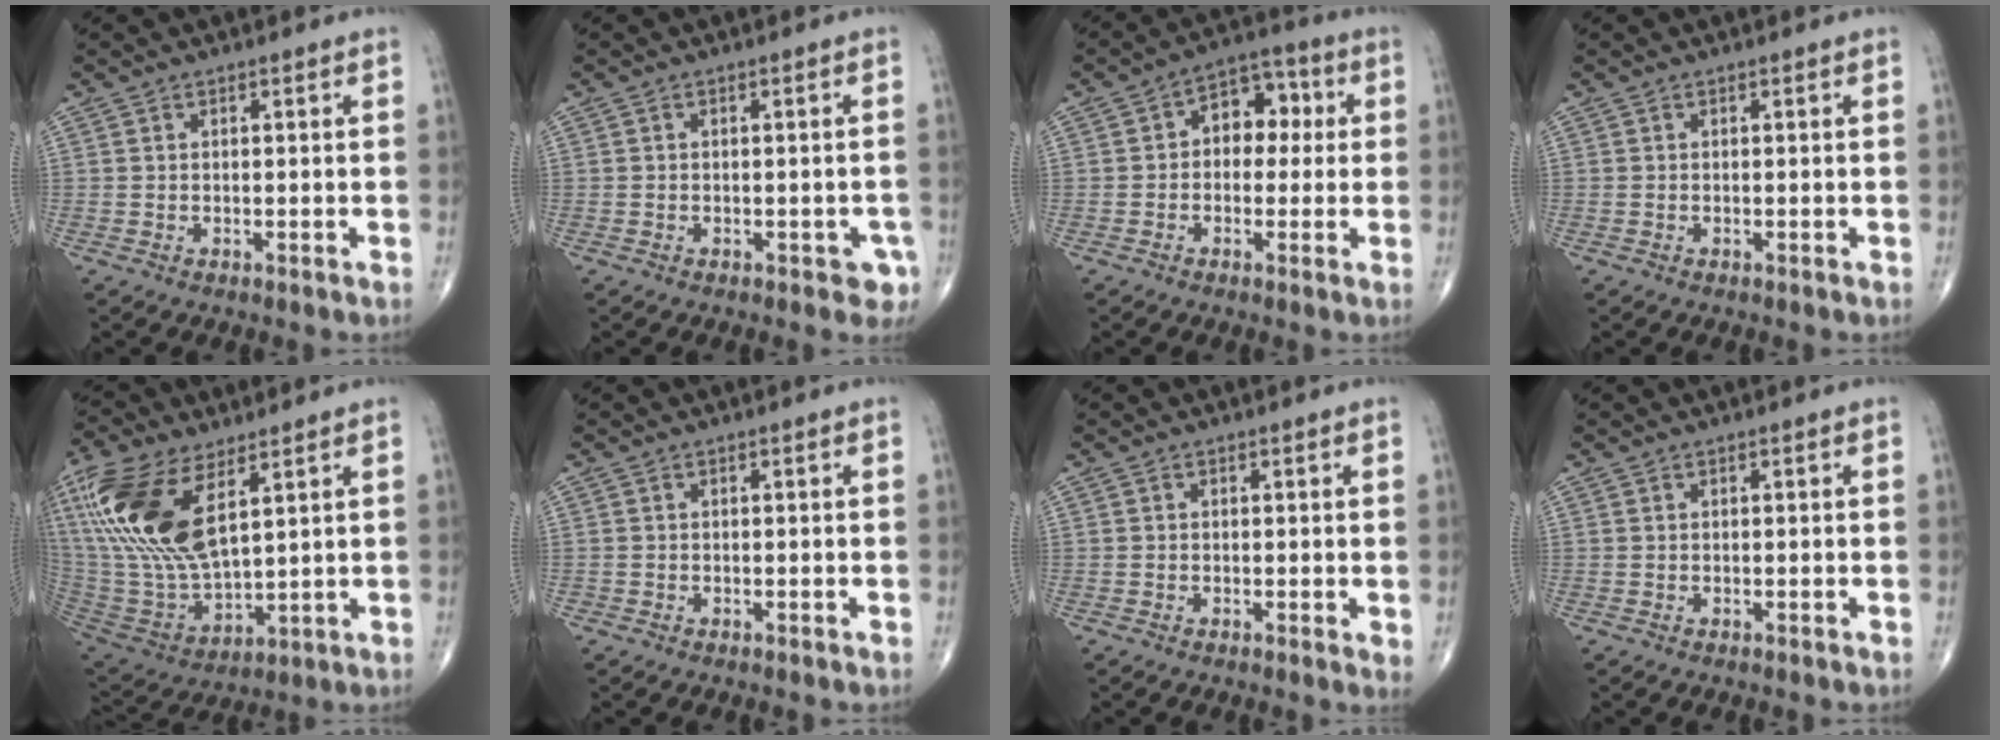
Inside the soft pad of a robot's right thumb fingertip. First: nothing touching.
{"total": 3.4, "force": [-1.6, 1.9, 2.3], "torque": [-0.008, 0.005, -0.018]}
{"total": 8.8, "force": [0.9, 6.1, 6.2], "torque": [-0.045, 0.032, 0.002]}
{"total": 0.0}
{"total": 22.5, "force": [9.1, 10.3, 17.7], "torque": [-0.388, -0.032, 0.186]}
{"total": 0.0}
{"total": 1.5, "force": [0.0, 0.5, 1.4], "torque": [-0.019, -0.006, -0.005]}
{"total": 0.0}